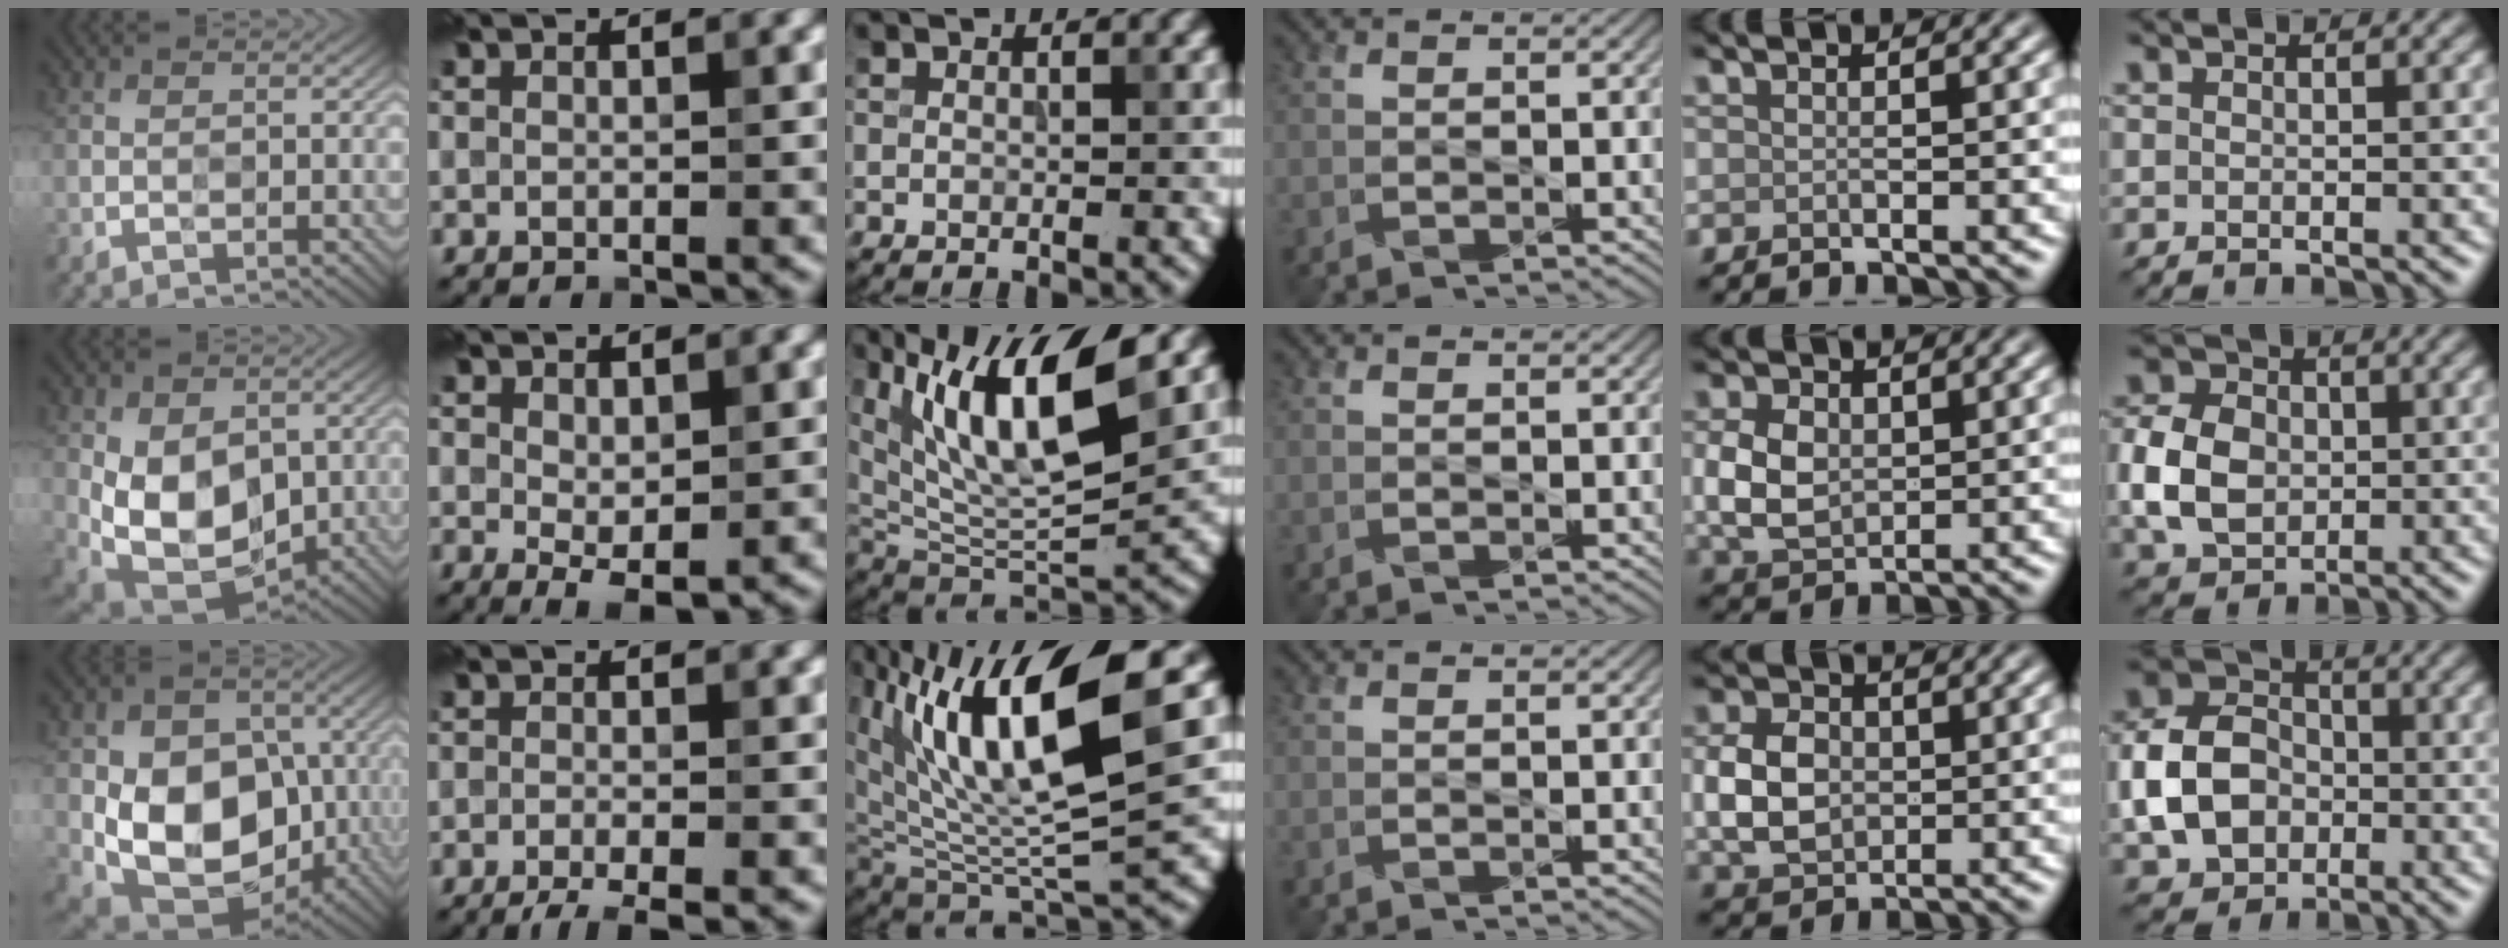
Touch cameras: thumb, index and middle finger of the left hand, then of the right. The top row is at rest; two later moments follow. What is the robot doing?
{"motion": "wipe", "object": "mirror"}